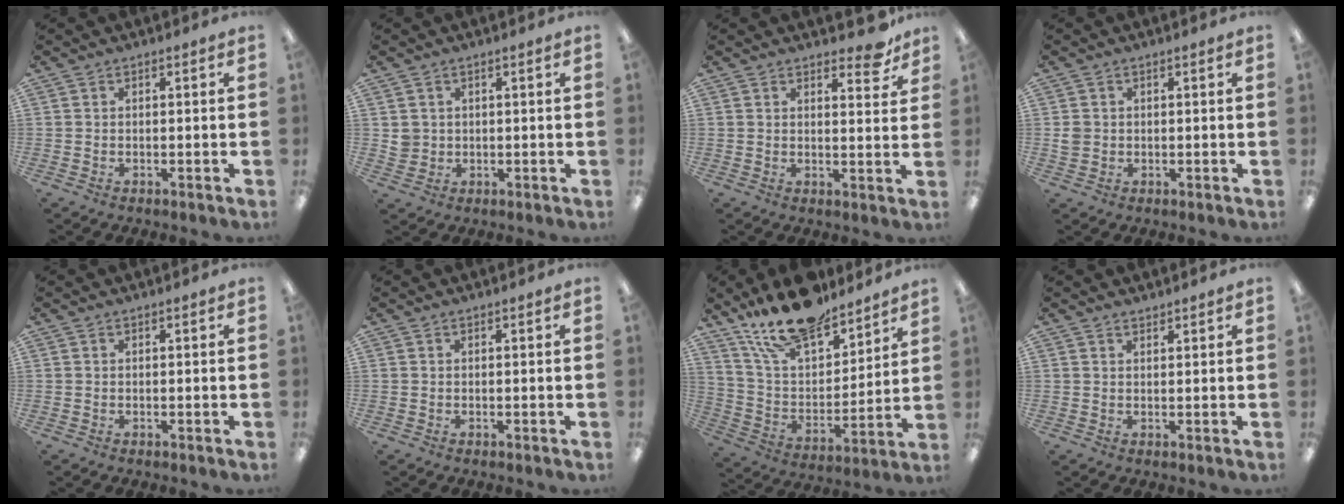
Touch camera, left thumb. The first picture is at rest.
{"total": 3.1, "force": [1.0, 2.9, 0.4], "torque": [-0.006, 0.002, 0.019]}
{"total": 6.4, "force": [5.0, 2.4, 3.1], "torque": [-0.025, -0.030, 0.082]}
{"total": 2.3, "force": [0.2, 2.1, 0.8], "torque": [-0.007, 0.002, 0.001]}
{"total": 0.0}
{"total": 0.0}
{"total": 18.6, "force": [15.3, 7.1, 7.7], "torque": [-0.156, -0.092, 0.276]}
{"total": 1.4, "force": [1.3, 0.3, 0.1], "torque": [-0.003, -0.002, 0.026]}